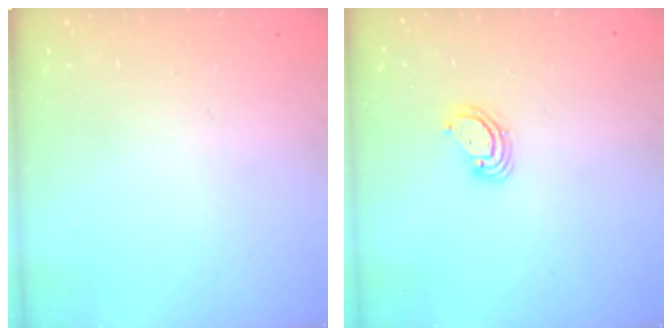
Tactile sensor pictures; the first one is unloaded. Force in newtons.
{"total": 3.7, "press": 3.7, "slide": 0.3}